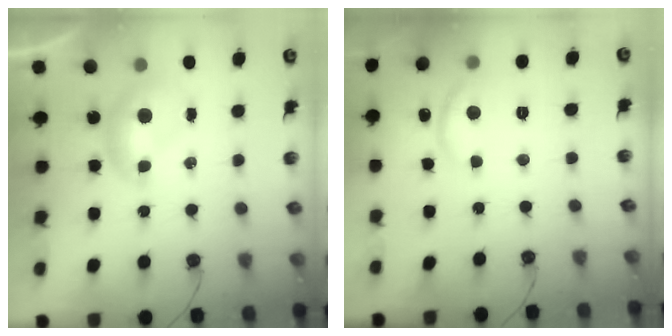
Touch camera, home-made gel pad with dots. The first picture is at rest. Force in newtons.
{"total": 5.7, "press": 5.7, "slide": 0.6}